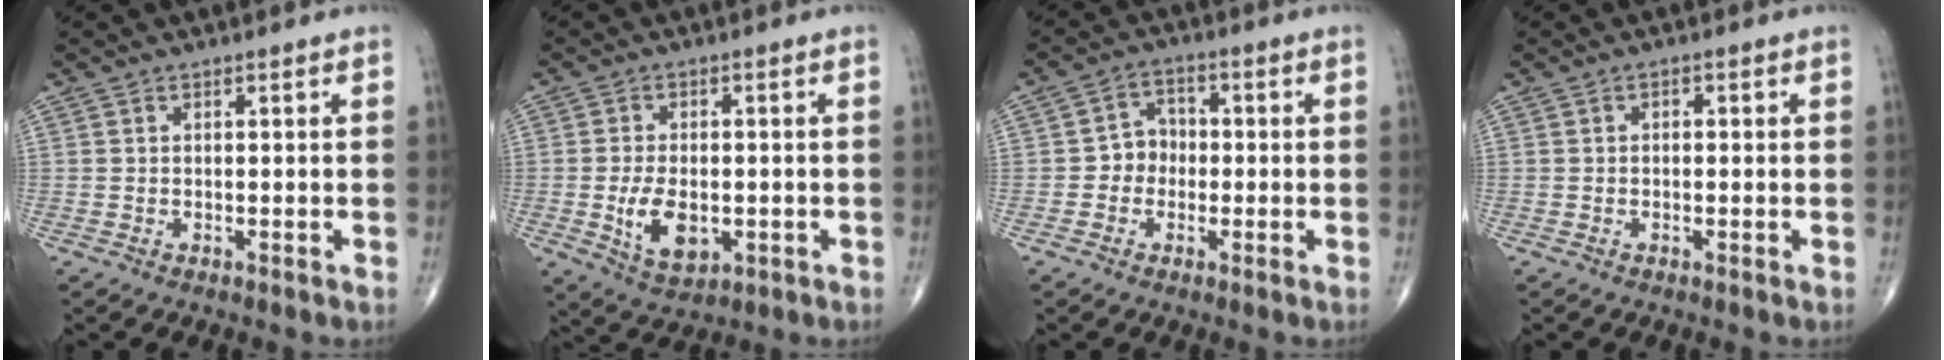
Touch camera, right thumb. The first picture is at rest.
{"total": 8.4, "force": [-1.7, 4.9, 6.7], "torque": [-0.109, -0.006, -0.019]}
{"total": 5.0, "force": [-0.8, 4.3, 2.3], "torque": [-0.012, 0.021, -0.026]}
{"total": 1.0, "force": [0.1, 0.6, 0.7], "torque": [-0.008, 0.005, -0.003]}